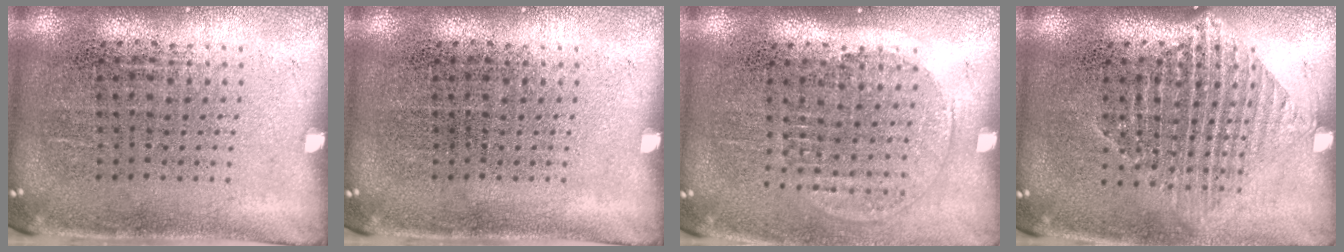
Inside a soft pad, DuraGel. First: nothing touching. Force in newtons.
{"total": 0.0}
{"total": 1.3, "press": 1.2, "slide": 0.6}
{"total": 1.4, "press": 1.2, "slide": 0.7}